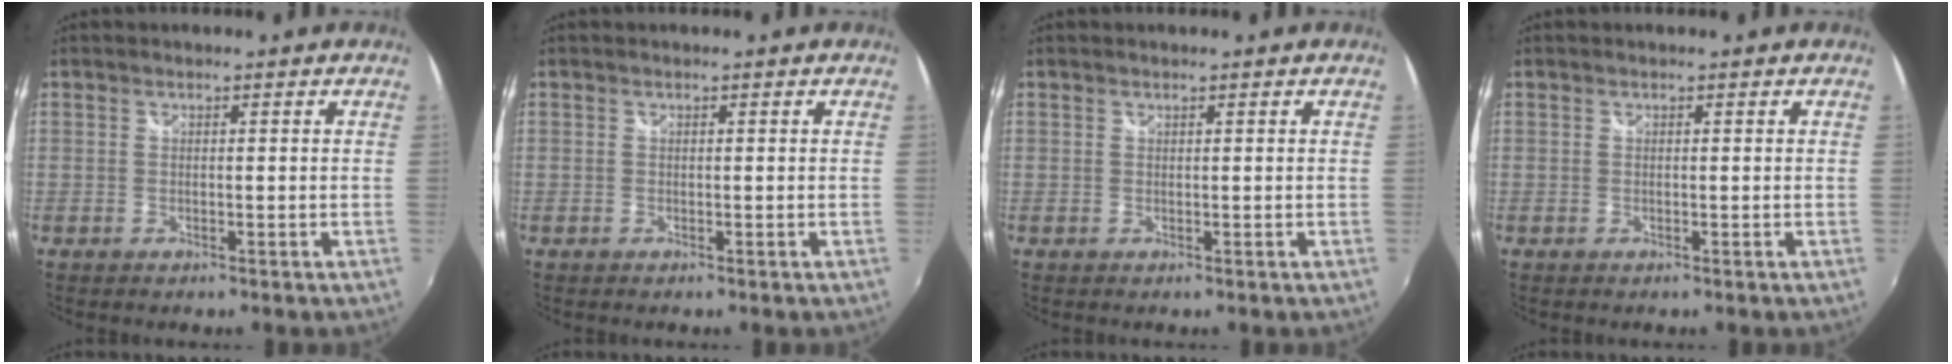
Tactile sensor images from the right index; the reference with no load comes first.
{"total": 0.0}
{"total": 0.0}
{"total": 0.0}